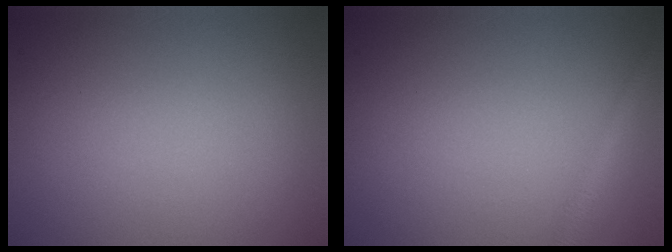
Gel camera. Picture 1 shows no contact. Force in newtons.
{"total": 1.4, "press": 1.4, "slide": 0.1}